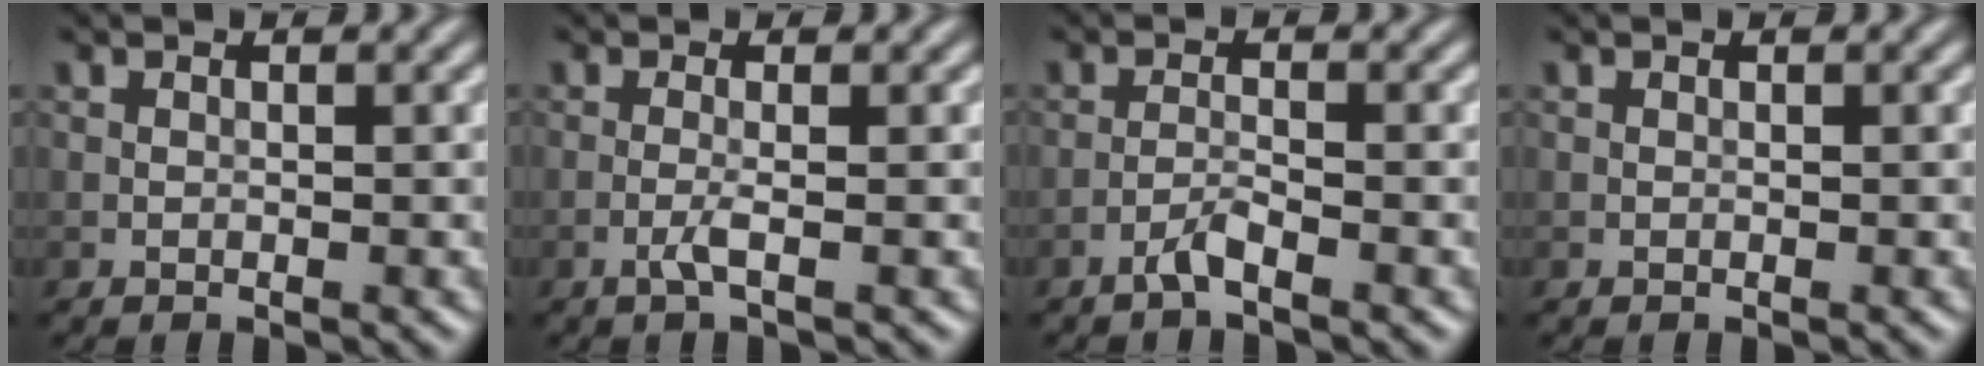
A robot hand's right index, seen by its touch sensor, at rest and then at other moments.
{"total": 1.5, "force": [-0.6, 0.1, 1.4], "torque": [-0.026, 0.002, -0.016]}
{"total": 1.6, "force": [-1.2, 0.1, 1.1], "torque": [-0.021, 0.006, -0.029]}
{"total": 0.0}